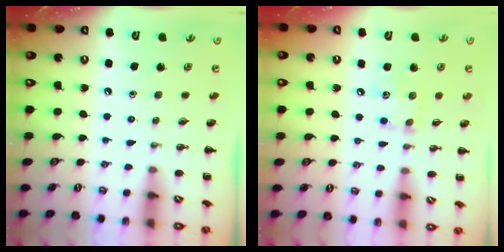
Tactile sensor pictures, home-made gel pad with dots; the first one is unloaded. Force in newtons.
{"total": 5.8, "press": 5.8, "slide": 0.5}